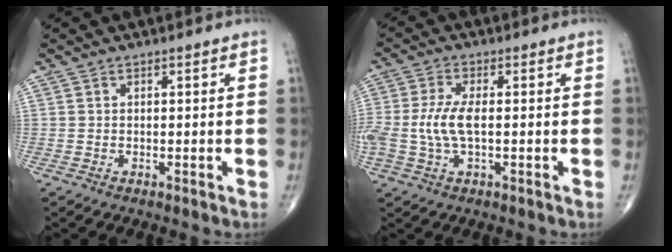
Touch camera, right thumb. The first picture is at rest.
{"total": 7.0, "force": [-0.5, 2.9, 6.4], "torque": [-0.162, 0.004, -0.010]}